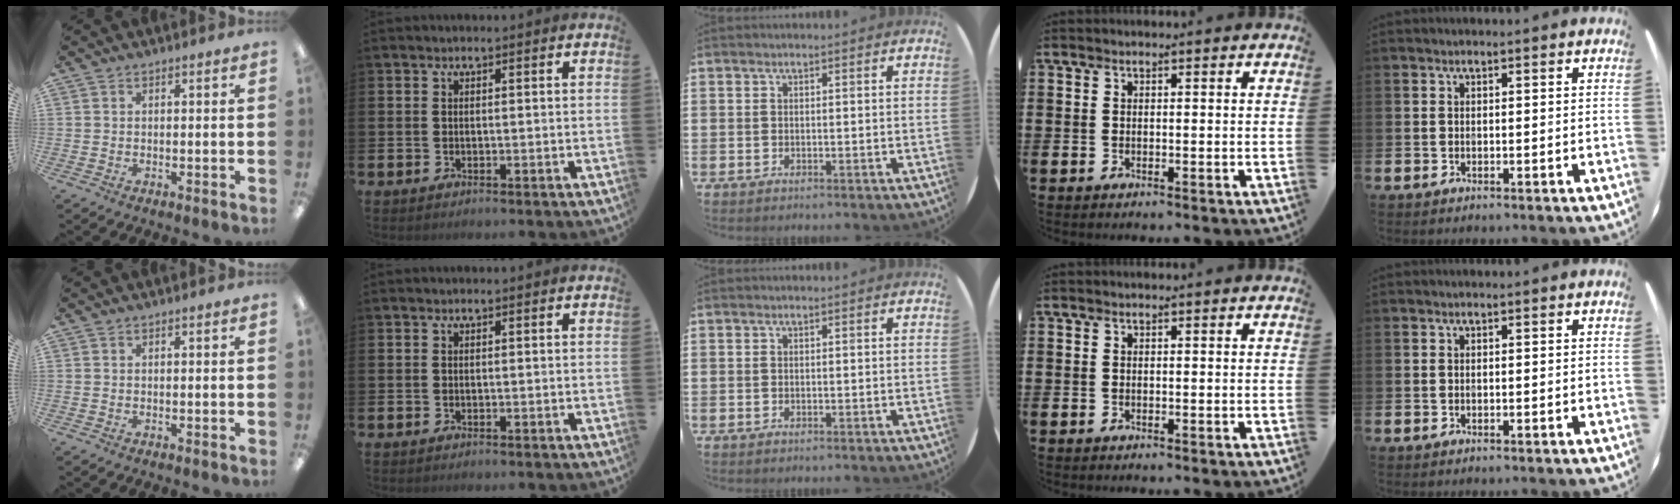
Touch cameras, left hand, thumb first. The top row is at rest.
{}